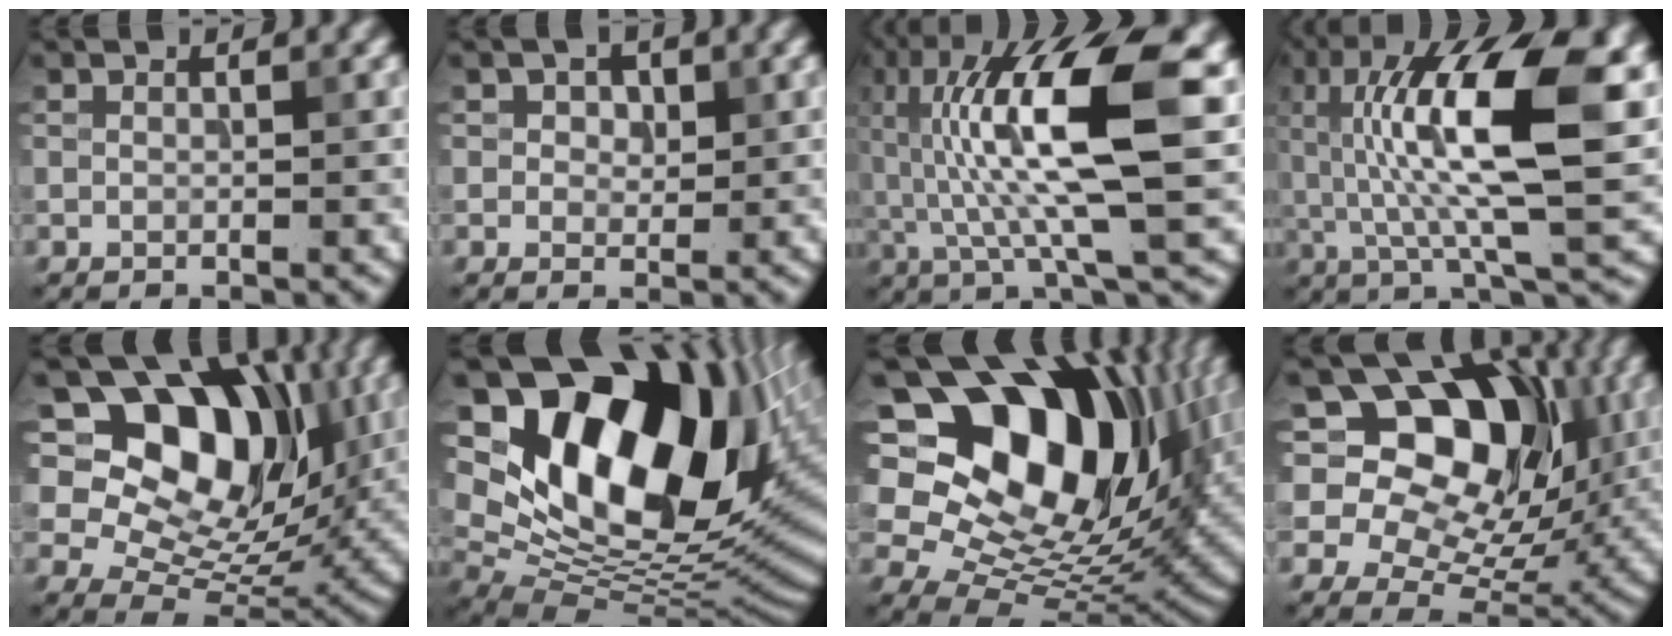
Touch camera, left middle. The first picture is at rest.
{"total": 1.8, "force": [0.7, 1.4, 1.0], "torque": [-0.016, 0.000, 0.005]}
{"total": 14.3, "force": [2.4, 3.9, 13.5], "torque": [-0.240, 0.016, 0.036]}
{"total": 15.1, "force": [3.3, 5.0, 13.9], "torque": [-0.232, 0.014, 0.047]}
{"total": 14.0, "force": [5.6, 9.4, 8.7], "torque": [-0.130, 0.015, 0.087]}
{"total": 19.0, "force": [6.6, 11.8, 13.4], "torque": [-0.227, 0.000, 0.129]}
{"total": 18.4, "force": [5.9, 12.3, 12.3], "torque": [-0.201, 0.023, 0.105]}
{"total": 16.1, "force": [6.6, 11.0, 9.7], "torque": [-0.162, 0.065, 0.089]}